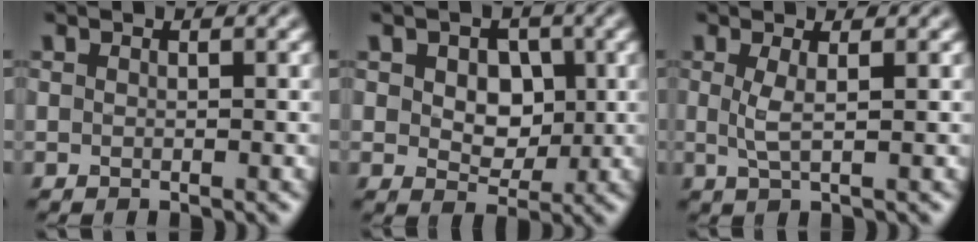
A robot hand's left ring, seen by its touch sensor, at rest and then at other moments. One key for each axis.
{"total": 4.1, "fx": 0.5, "fy": 3.0, "fz": 2.8, "tx": -0.049, "ty": -0.001, "tz": 0.003}
{"total": 1.9, "fx": 0.3, "fy": 0.4, "fz": 1.8, "tx": -0.041, "ty": -0.002, "tz": 0.005}